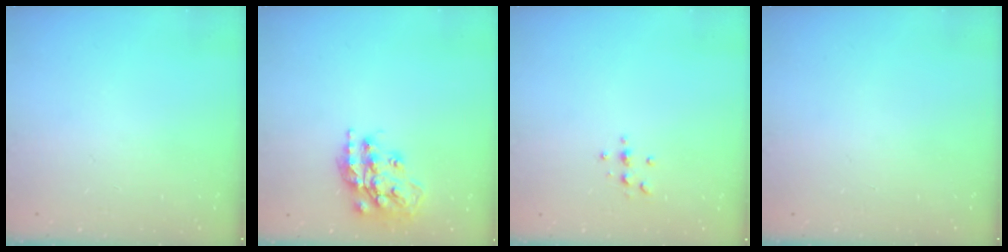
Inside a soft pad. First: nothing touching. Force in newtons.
{"total": 16.2, "press": 16.1, "slide": 1.2}
{"total": 3.0, "press": 3.0, "slide": 0.4}
{"total": 0.0}